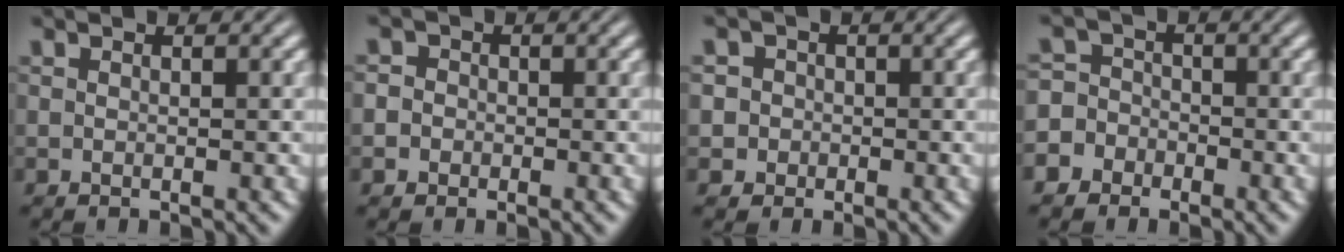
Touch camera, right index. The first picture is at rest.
{"total": 1.7, "force": [-0.6, 1.6, 0.0], "torque": [0.004, -0.001, -0.018]}
{"total": 3.8, "force": [-0.7, 3.7, 0.7], "torque": [-0.016, -0.007, -0.019]}
{"total": 6.1, "force": [-2.3, 5.6, 0.9], "torque": [-0.017, -0.019, -0.046]}